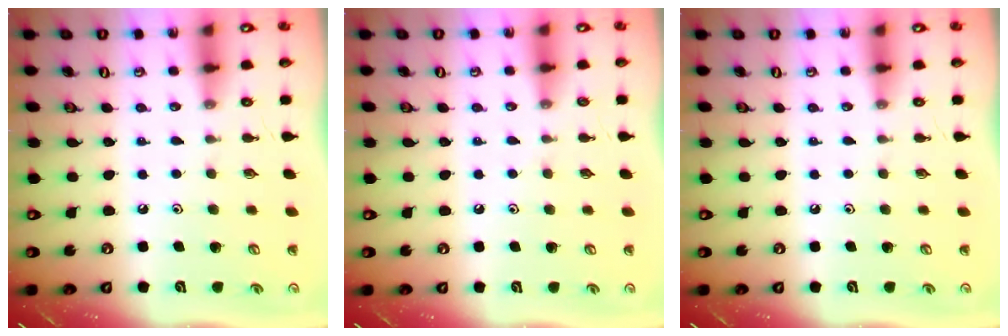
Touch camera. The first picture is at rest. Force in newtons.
{"total": 3.9, "press": 3.9, "slide": 0.5}
{"total": 0.0}